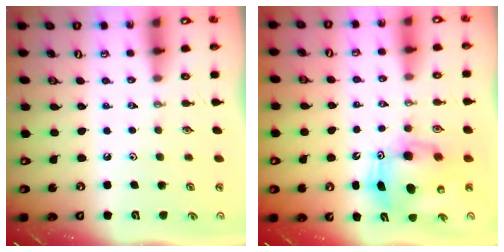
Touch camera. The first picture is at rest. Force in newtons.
{"total": 9.3, "press": 9.1, "slide": 2.0}